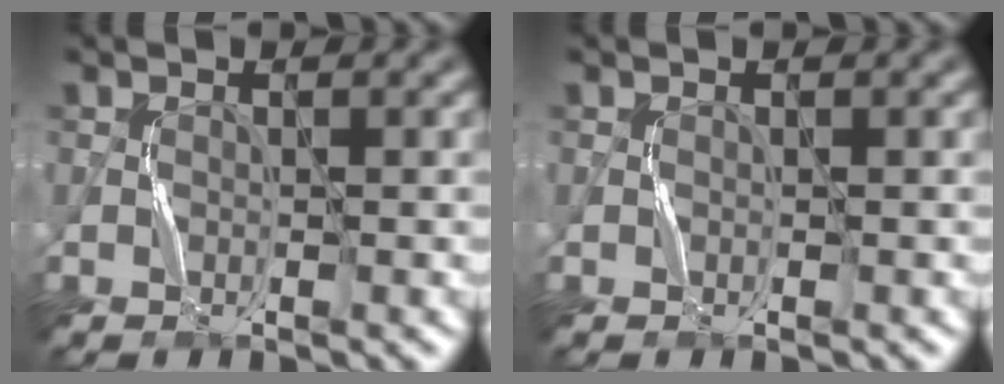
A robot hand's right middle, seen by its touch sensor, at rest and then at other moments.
{"total": 0.0}